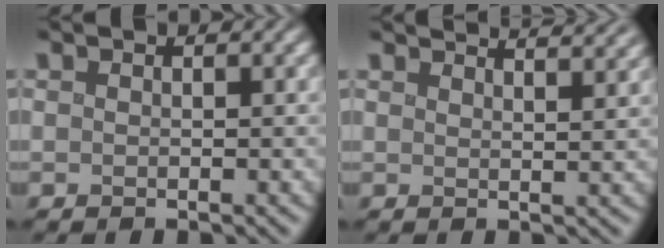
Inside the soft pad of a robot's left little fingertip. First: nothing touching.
{"total": 6.0, "force": [5.3, 1.6, 2.5], "torque": [-0.007, 0.032, 0.032]}